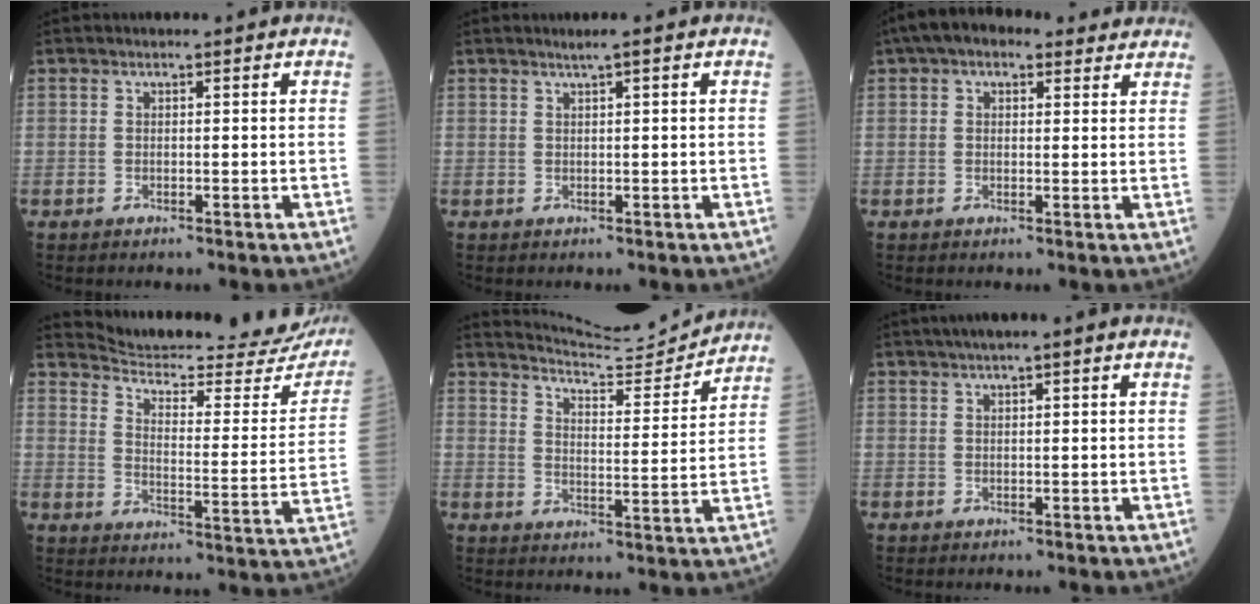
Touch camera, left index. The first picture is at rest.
{"total": 1.1, "force": [0.6, -0.3, 0.9], "torque": [-0.019, 0.000, 0.016]}
{"total": 7.8, "force": [5.5, 3.8, 4.0], "torque": [-0.061, 0.048, 0.080]}
{"total": 23.8, "force": [22.8, 2.6, 6.2], "torque": [-0.087, -0.095, 0.277]}
{"total": 10.9, "force": [10.8, -1.2, 0.1], "torque": [-0.015, -0.025, 0.161]}
{"total": 3.9, "force": [2.2, 0.1, 3.2], "torque": [-0.057, 0.021, 0.036]}